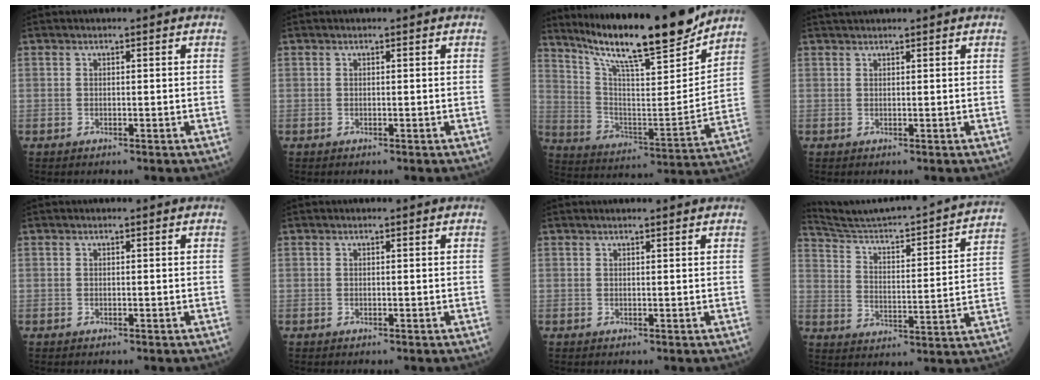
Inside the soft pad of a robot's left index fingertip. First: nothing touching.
{"total": 0.0}
{"total": 22.0, "force": [18.6, 2.2, 11.4], "torque": [-0.197, -0.023, 0.302]}
{"total": 3.7, "force": [3.4, 0.7, 1.3], "torque": [-0.016, 0.033, 0.058]}
{"total": 0.0}
{"total": 0.0}
{"total": 3.2, "force": [2.8, 0.8, 1.3], "torque": [-0.014, 0.021, 0.043]}
{"total": 25.2, "force": [23.2, 1.3, 9.7], "torque": [-0.156, -0.032, 0.321]}